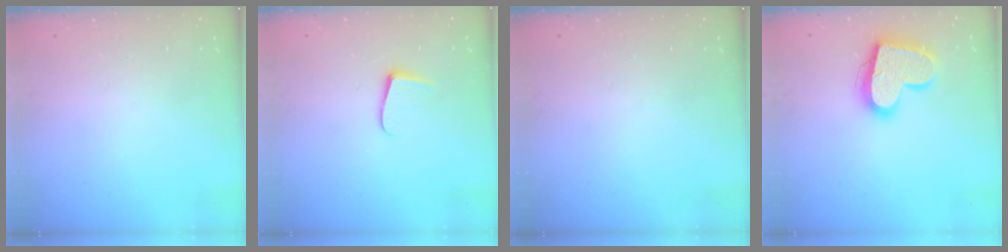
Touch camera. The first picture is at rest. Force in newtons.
{"total": 5.9, "press": 5.8, "slide": 0.5}
{"total": 0.0}
{"total": 18.3, "press": 18.2, "slide": 1.4}